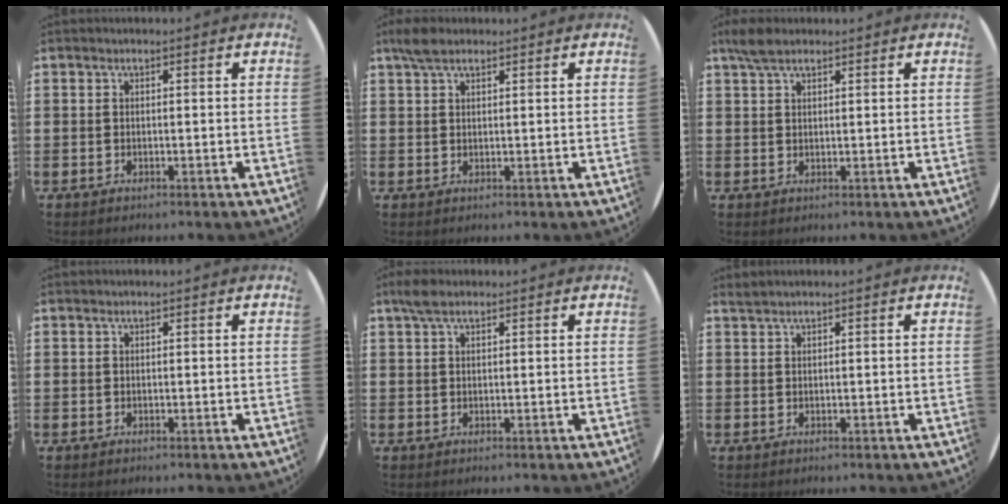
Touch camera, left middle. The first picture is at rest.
{"total": 3.0, "force": [2.3, 1.2, 1.6], "torque": [-0.028, 0.004, 0.041]}
{"total": 3.3, "force": [2.5, 1.2, 1.7], "torque": [-0.039, 0.006, 0.046]}
{"total": 0.0}
{"total": 2.3, "force": [1.7, 0.9, 1.4], "torque": [-0.031, 0.006, 0.030]}
{"total": 0.7, "force": [0.7, -0.1, 0.0], "torque": [0.000, 0.000, 0.013]}